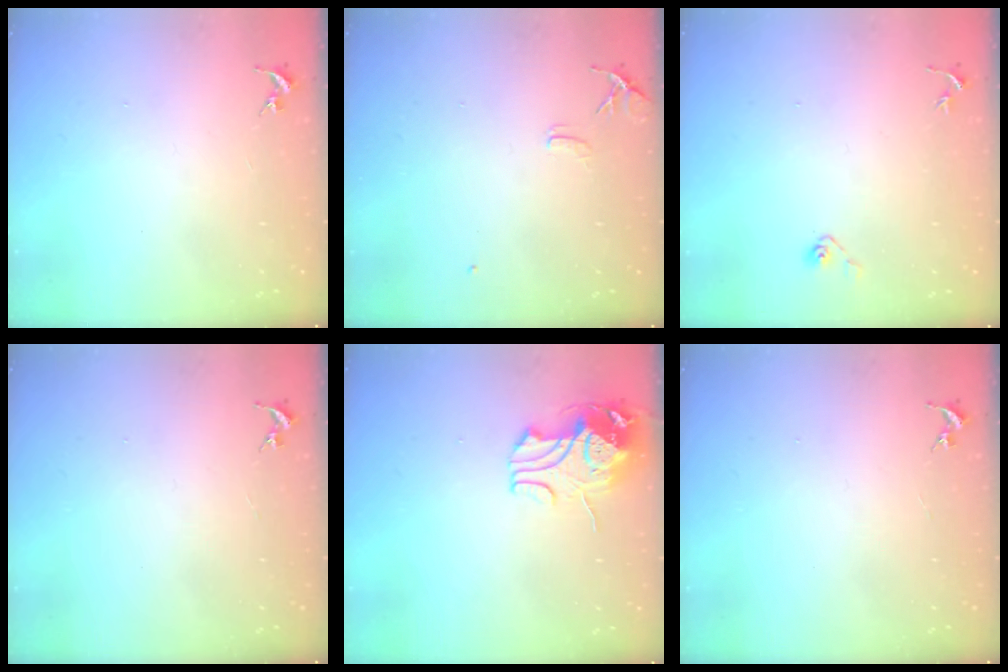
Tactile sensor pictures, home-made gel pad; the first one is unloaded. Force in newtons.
{"total": 6.7, "press": 6.7, "slide": 0.7}
{"total": 3.5, "press": 3.4, "slide": 0.8}
{"total": 0.0}
{"total": 11.6, "press": 11.5, "slide": 1.5}
{"total": 0.0}